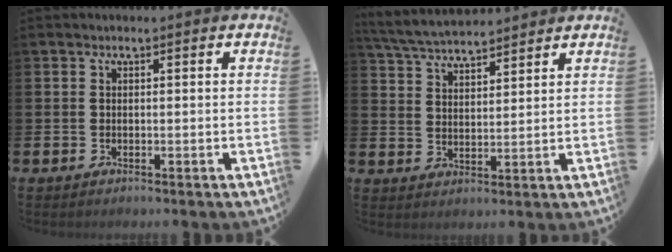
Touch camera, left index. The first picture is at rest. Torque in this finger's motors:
{"motor_torque": [1.12, -1.01, 0.44, 0.06]}